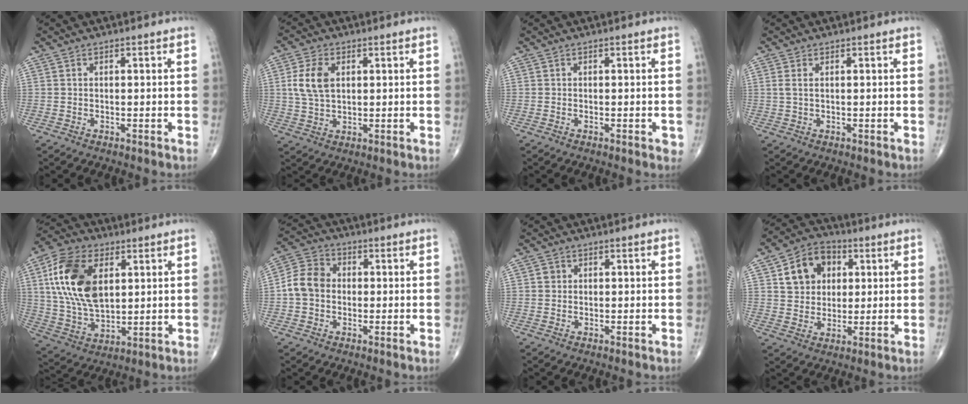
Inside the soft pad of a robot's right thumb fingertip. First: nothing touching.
{"total": 7.1, "force": [1.6, 4.4, 5.4], "torque": [-0.109, -0.001, 0.032]}
{"total": 1.4, "force": [-0.4, 0.6, 1.2], "torque": [-0.011, -0.001, -0.005]}
{"total": 1.6, "force": [0.5, 0.7, 1.4], "torque": [-0.037, 0.007, 0.016]}
{"total": 18.2, "force": [5.0, 10.7, 13.8], "torque": [-0.256, -0.010, 0.094]}
{"total": 7.6, "force": [-0.4, 6.3, 4.3], "torque": [-0.071, 0.026, -0.020]}
{"total": 1.2, "force": [0.2, 1.1, 0.2], "torque": [0.002, 0.002, 0.002]}
{"total": 10.9, "force": [3.4, 8.7, 5.7], "torque": [-0.059, -0.001, 0.054]}